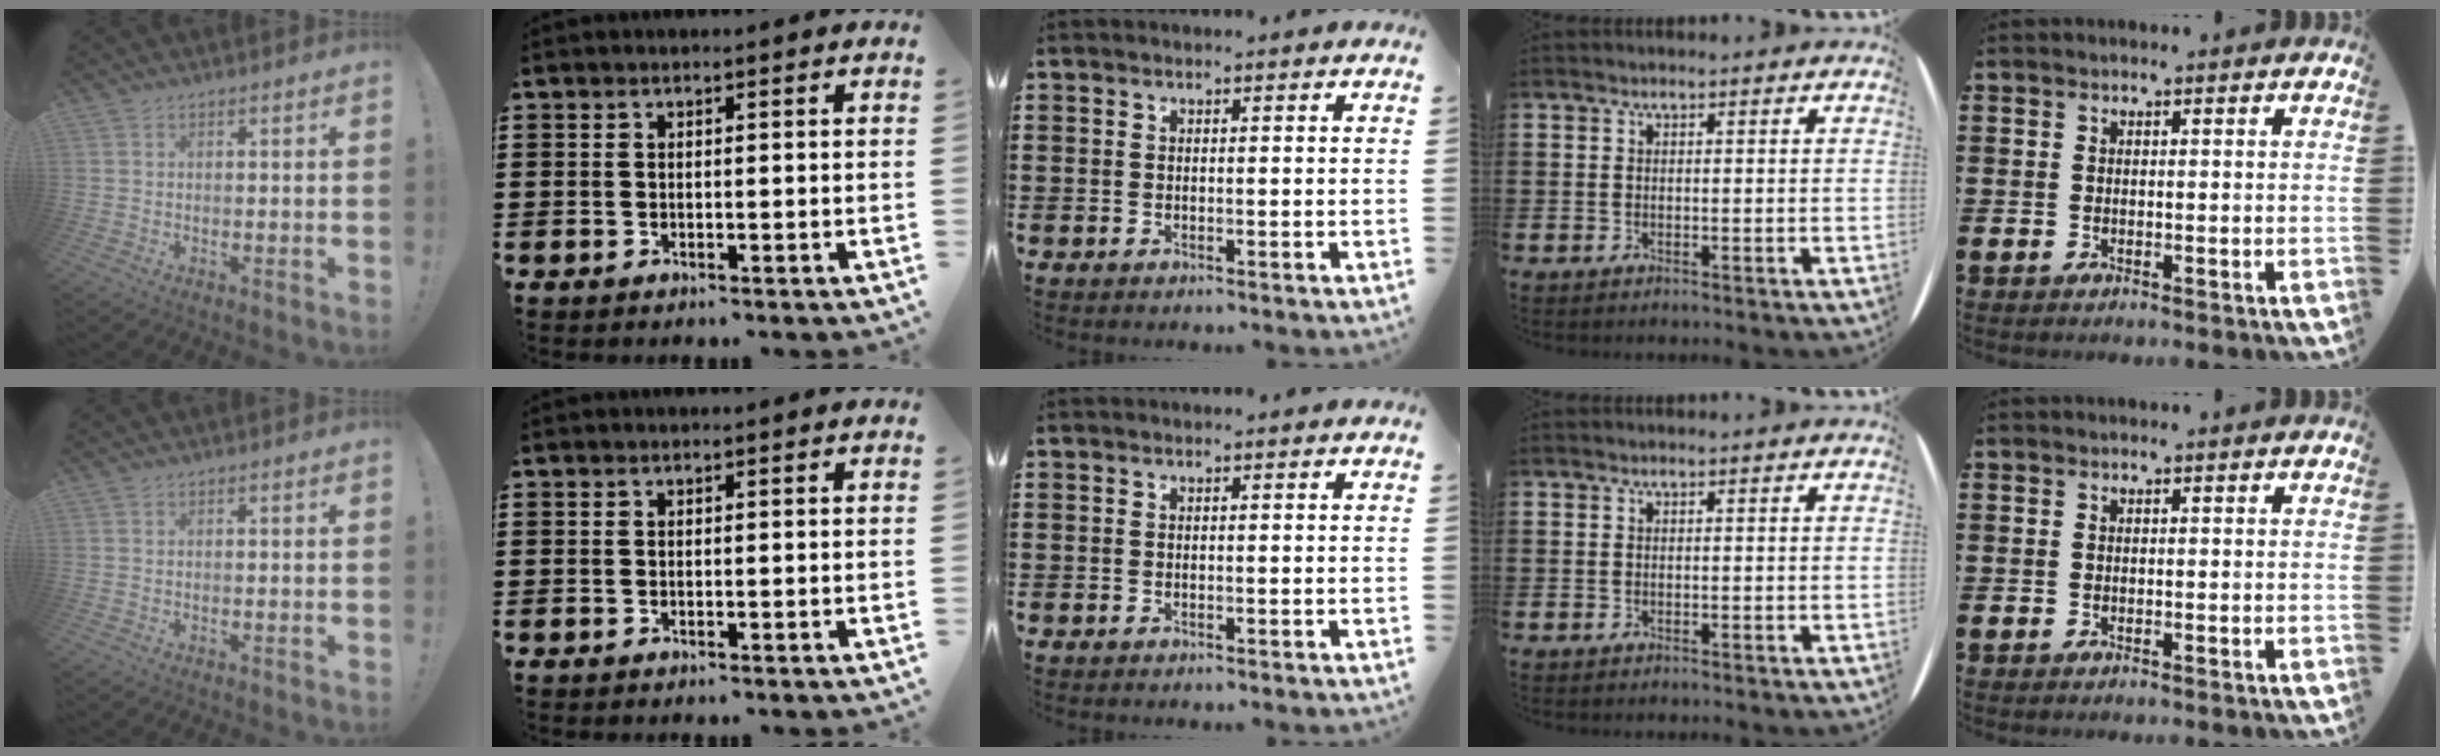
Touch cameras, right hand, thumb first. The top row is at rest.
{}